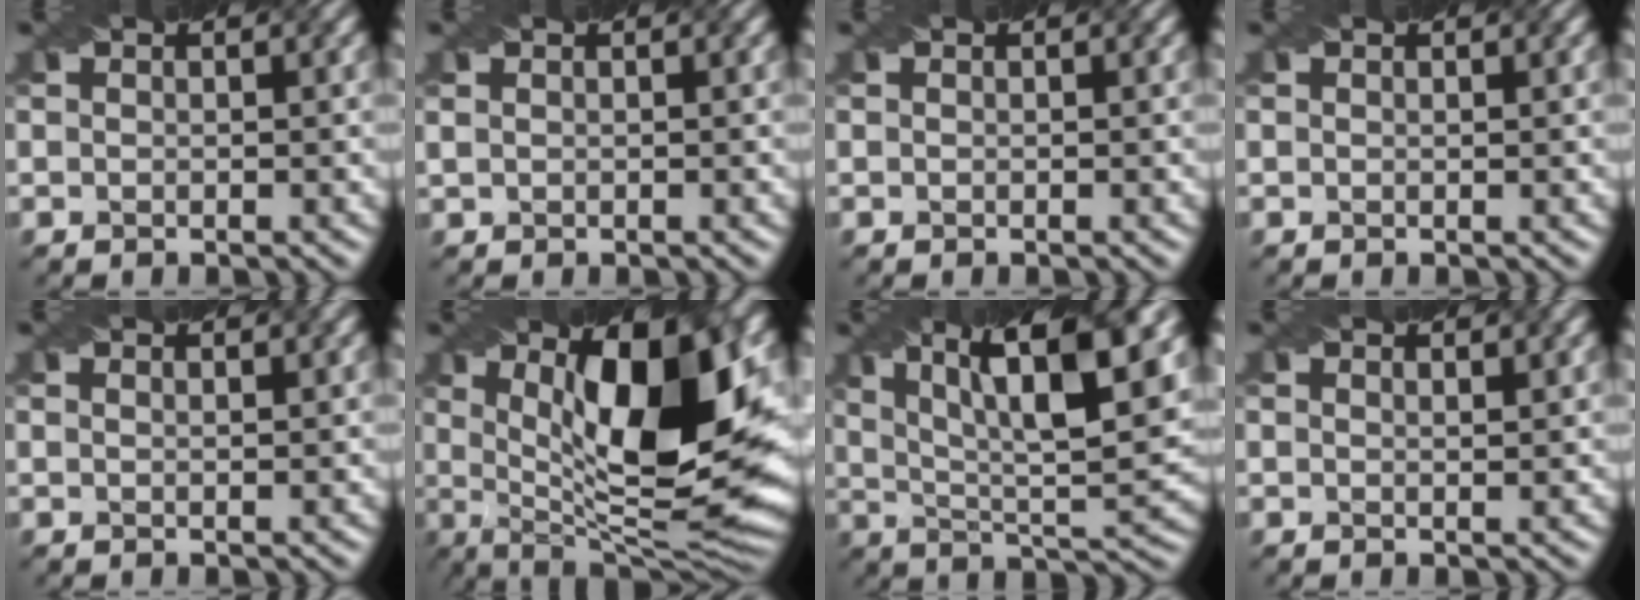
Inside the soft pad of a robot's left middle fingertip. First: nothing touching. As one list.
[{"total": 0.5, "force": [0.4, 0.3, 0.2], "torque": [-0.008, 0.002, 0.010]}, {"total": 0.0}, {"total": 0.0}, {"total": 1.2, "force": [0.9, 0.4, 0.7], "torque": [-0.002, -0.004, 0.002]}, {"total": 14.6, "force": [2.4, 4.8, 13.6], "torque": [-0.200, -0.006, 0.039]}, {"total": 13.4, "force": [5.7, 4.1, 11.4], "torque": [-0.175, 0.008, 0.091]}, {"total": 1.3, "force": [1.0, 0.3, 0.8], "torque": [-0.009, 0.001, 0.007]}]